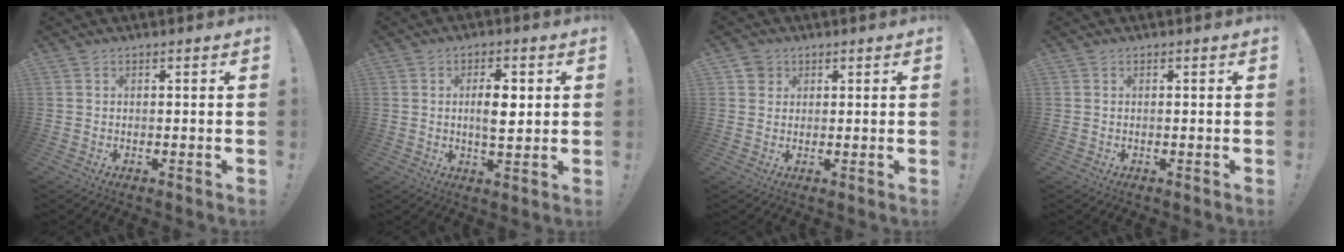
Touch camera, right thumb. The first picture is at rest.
{"total": 7.1, "force": [0.7, 3.2, 6.3], "torque": [-0.101, -0.003, 0.004]}
{"total": 3.3, "force": [1.7, 2.7, 0.5], "torque": [-0.003, -0.005, 0.031]}
{"total": 0.0}